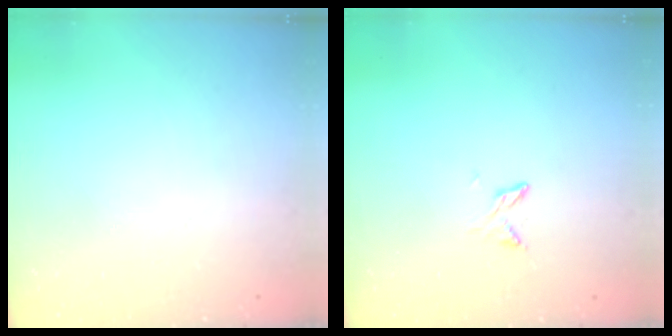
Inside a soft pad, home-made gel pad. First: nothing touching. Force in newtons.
{"total": 2.9, "press": 2.8, "slide": 0.5}